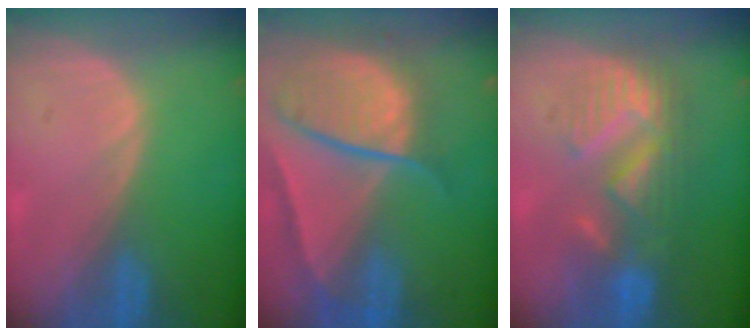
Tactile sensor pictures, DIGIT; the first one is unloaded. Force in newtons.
{"total": 10.6, "press": 8.9, "slide": 5.8}
{"total": 8.8, "press": 8.5, "slide": 2.0}